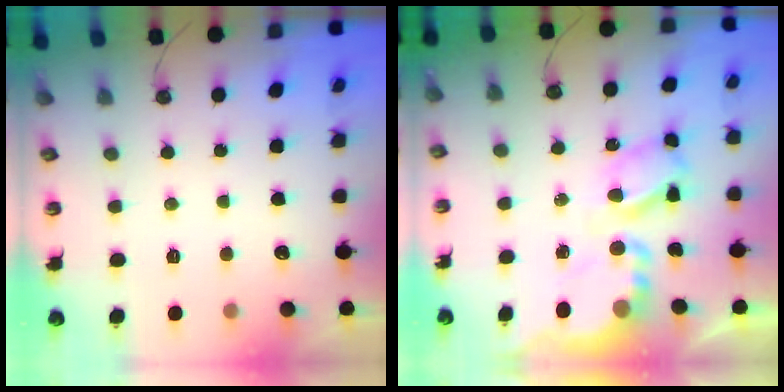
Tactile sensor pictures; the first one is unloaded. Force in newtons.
{"total": 9.5, "press": 9.5, "slide": 0.6}